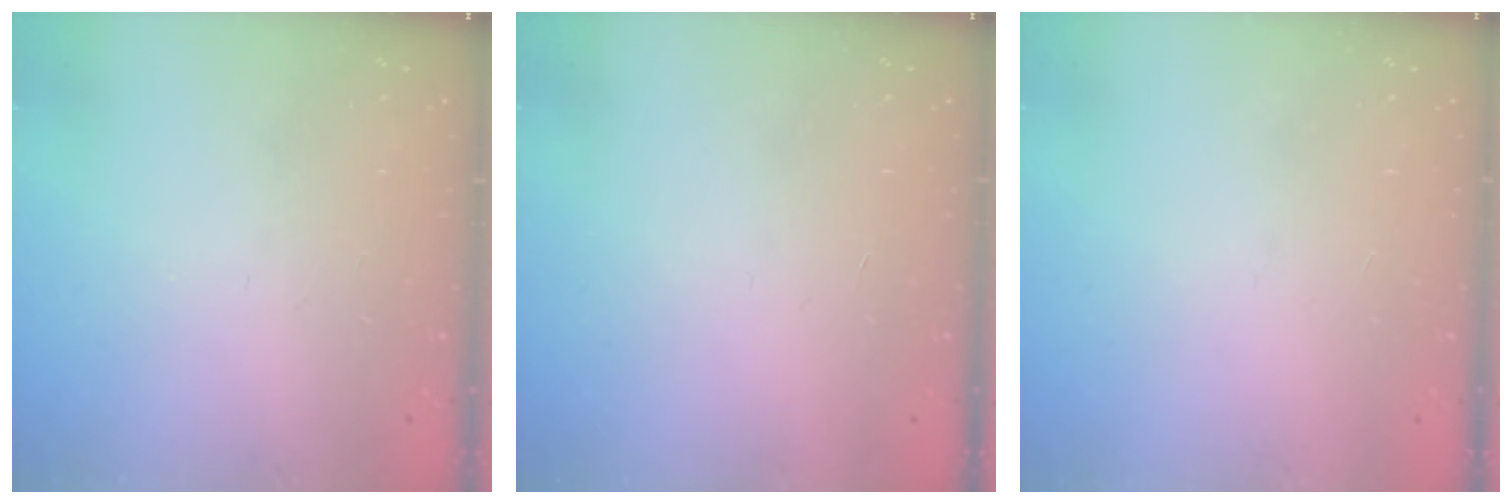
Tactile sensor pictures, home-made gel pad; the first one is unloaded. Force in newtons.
{"total": 1.5, "press": 1.5, "slide": 0.1}
{"total": 1.5, "press": 1.5, "slide": 0.1}